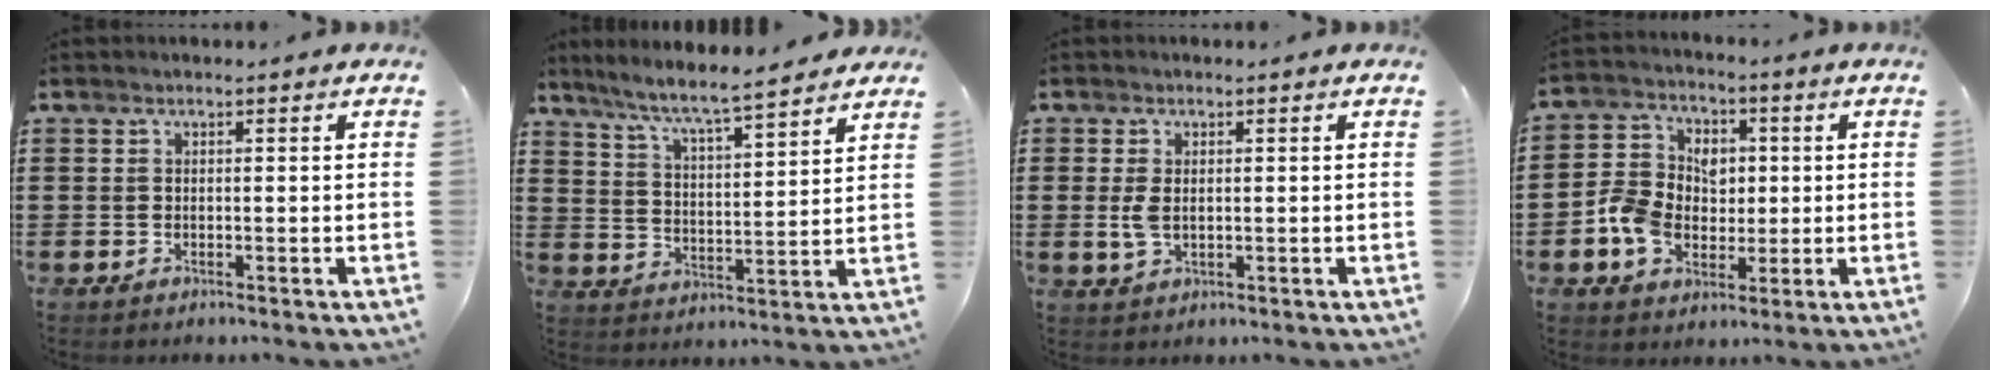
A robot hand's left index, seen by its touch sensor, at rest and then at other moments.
{"total": 6.6, "force": [5.9, 0.0, 3.0], "torque": [-0.084, -0.037, 0.098]}
{"total": 2.9, "force": [0.0, 1.6, 2.4], "torque": [-0.063, -0.002, -0.004]}
{"total": 7.6, "force": [-1.1, 6.6, 3.7], "torque": [-0.103, 0.018, -0.021]}